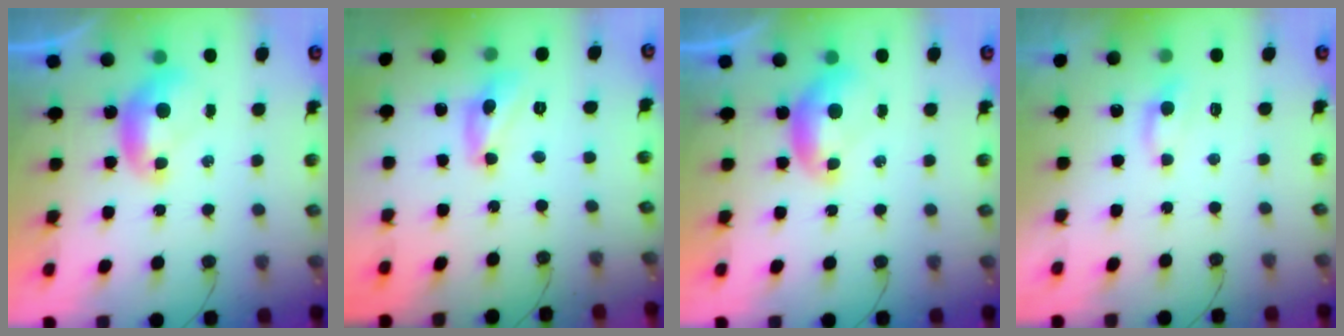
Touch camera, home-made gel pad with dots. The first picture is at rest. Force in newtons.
{"total": 8.2, "press": 8.2, "slide": 0.3}
{"total": 0.0}
{"total": 0.7, "press": 0.5, "slide": 0.5}